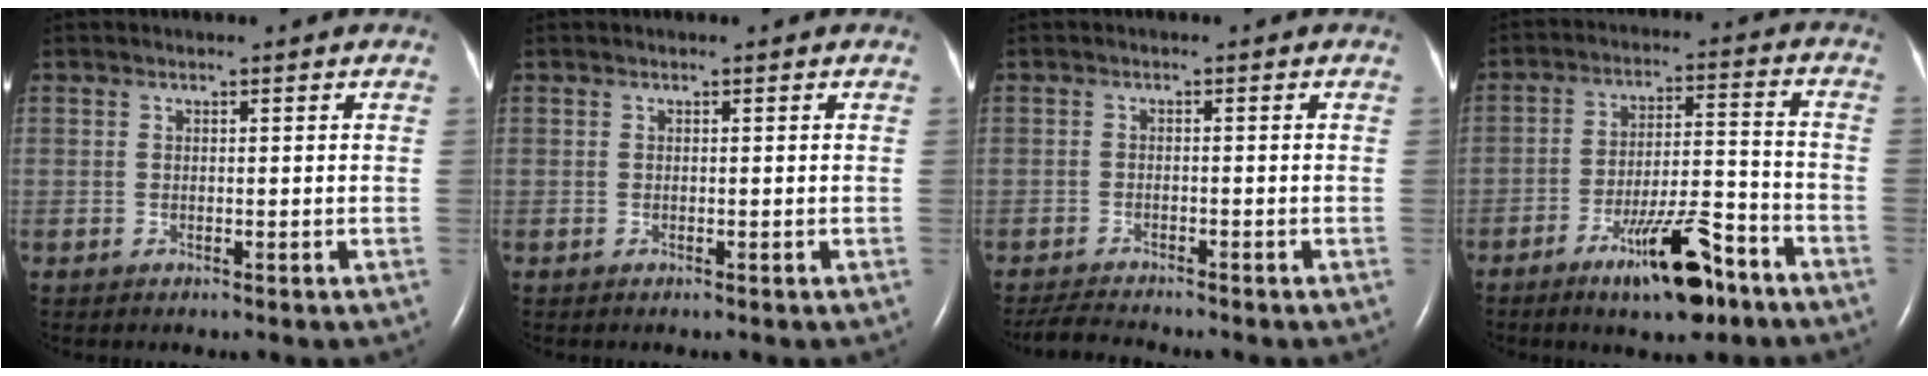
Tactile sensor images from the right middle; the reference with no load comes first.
{"total": 0.0}
{"total": 3.8, "force": [-3.7, -0.1, 1.0], "torque": [-0.022, -0.020, -0.063]}
{"total": 11.6, "force": [-7.5, 2.3, 8.5], "torque": [-0.141, -0.001, -0.122]}